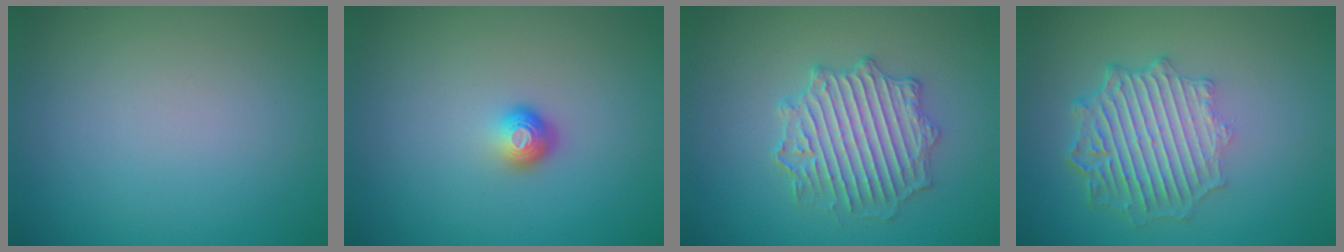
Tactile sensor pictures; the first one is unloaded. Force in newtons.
{"total": 1.8, "press": 1.2, "slide": 1.3}
{"total": 4.8, "press": 4.5, "slide": 1.7}
{"total": 6.3, "press": 4.7, "slide": 4.2}